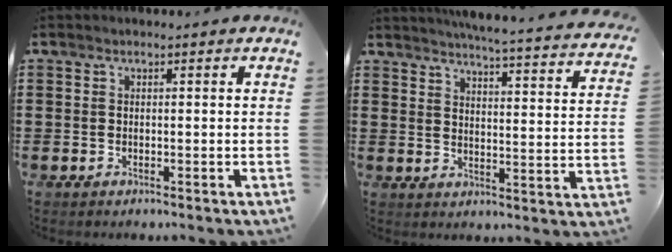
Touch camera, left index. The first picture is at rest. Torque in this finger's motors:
{"motor_torque": [2.14, 0.00, 0.27, 0.07]}